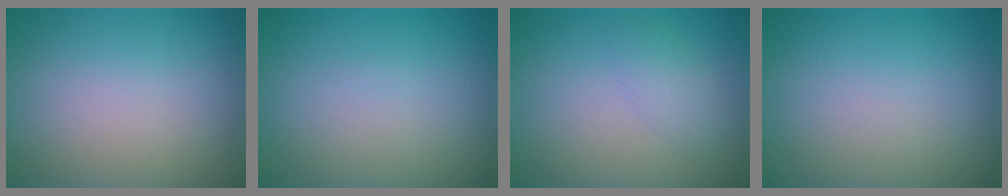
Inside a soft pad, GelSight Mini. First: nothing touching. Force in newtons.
{"total": 0.0}
{"total": 1.9, "press": 1.9, "slide": 0.1}
{"total": 0.0}